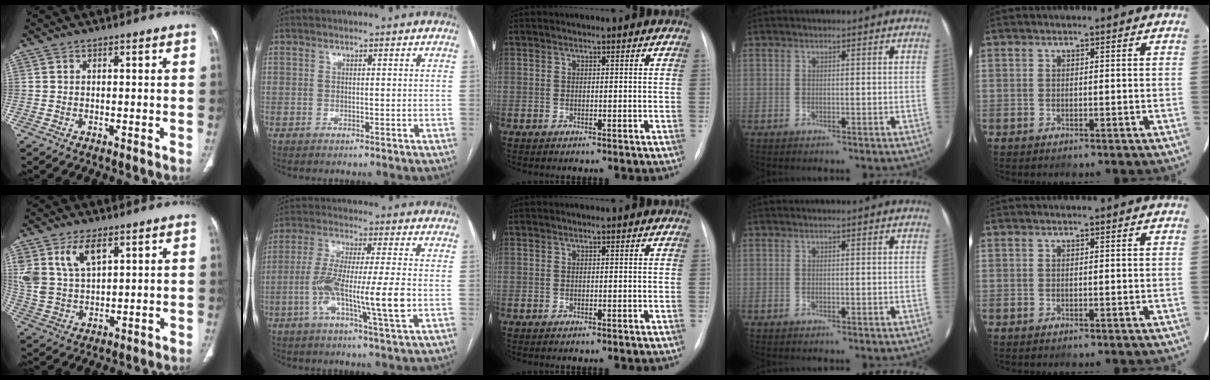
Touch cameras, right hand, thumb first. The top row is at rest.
{"thumb": {"total": 9.7, "force": [5.0, 5.1, 6.6], "torque": [-0.127, -0.016, 0.109]}, "index": {"total": 12.4, "force": [-2.5, 0.4, 12.2], "torque": [-0.229, -0.004, -0.050]}}